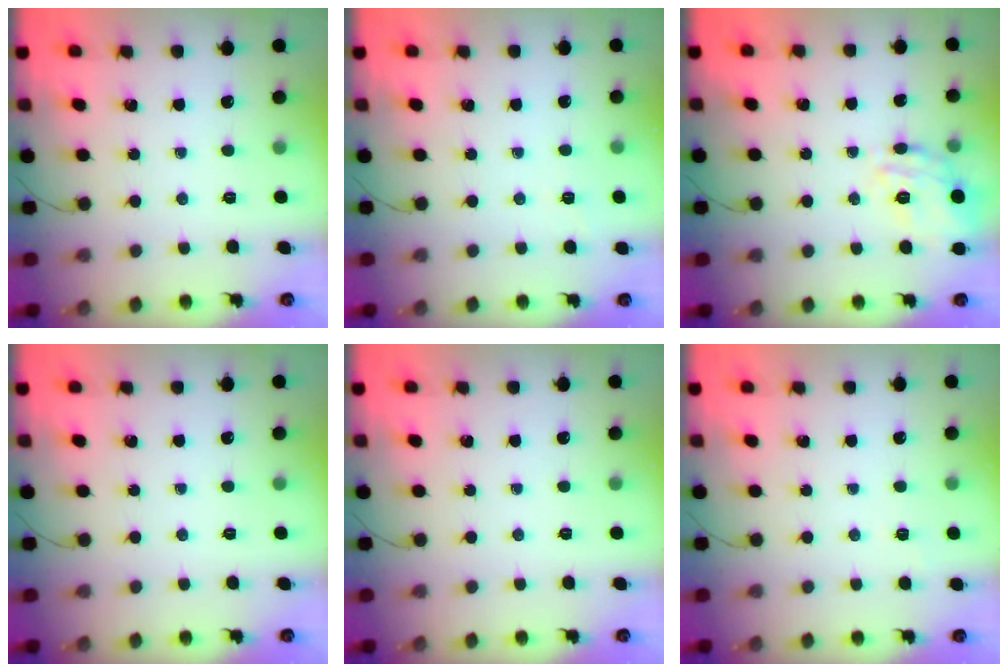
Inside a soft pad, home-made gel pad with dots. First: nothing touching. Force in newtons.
{"total": 3.6, "press": 3.3, "slide": 1.3}
{"total": 15.4, "press": 15.4, "slide": 0.5}
{"total": 0.0}
{"total": 0.0}
{"total": 2.0, "press": 1.6, "slide": 1.2}